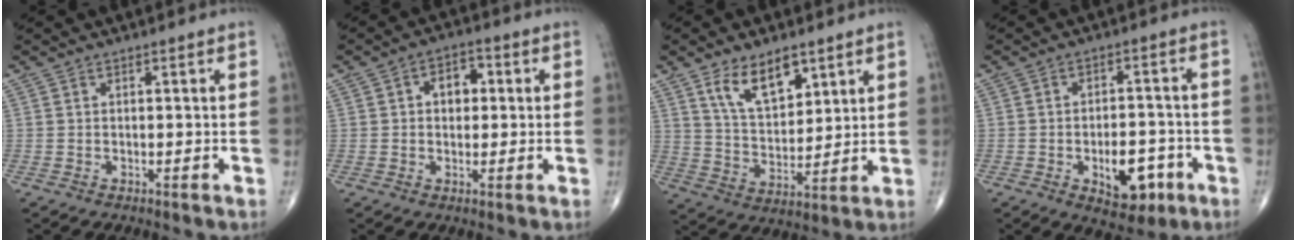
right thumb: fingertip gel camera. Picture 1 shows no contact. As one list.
[{"total": 5.5, "force": [1.0, 3.9, 3.8], "torque": [-0.034, 0.009, 0.008]}, {"total": 11.0, "force": [6.5, 5.5, 7.0], "torque": [-0.103, -0.040, 0.127]}, {"total": 9.7, "force": [-3.5, 5.4, 7.2], "torque": [-0.079, 0.018, -0.042]}]